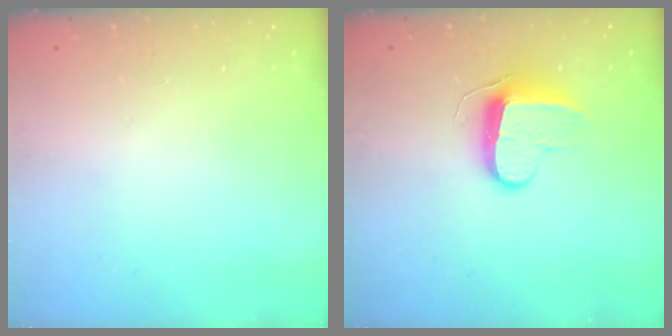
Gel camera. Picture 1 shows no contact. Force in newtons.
{"total": 9.7, "press": 9.7, "slide": 0.4}